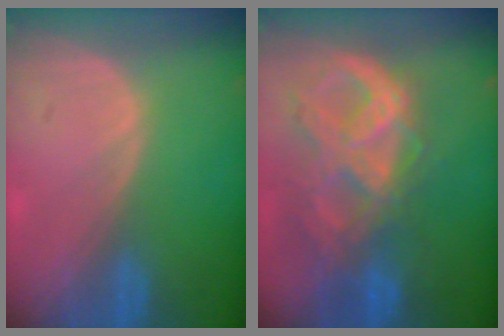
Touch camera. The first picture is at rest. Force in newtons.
{"total": 10.6, "press": 8.9, "slide": 5.7}